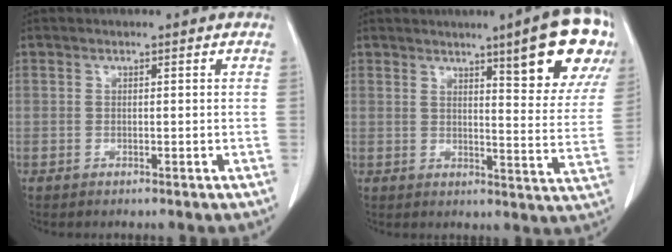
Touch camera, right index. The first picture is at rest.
{"total": 14.5, "force": [8.3, 1.4, 11.9], "torque": [-0.140, -0.017, 0.085]}